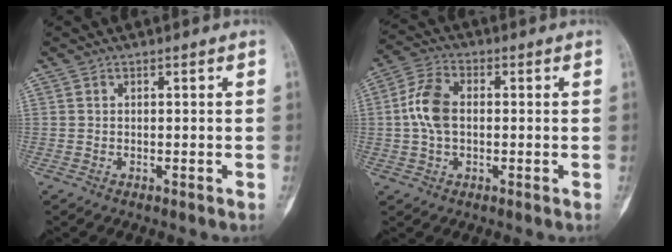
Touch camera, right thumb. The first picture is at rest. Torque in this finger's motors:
{"motor_torque": [0.90, 0.94, 0.04, 0.03, 0.27]}